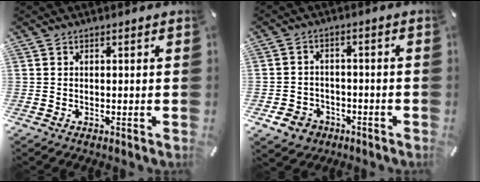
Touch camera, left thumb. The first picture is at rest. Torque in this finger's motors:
{"motor_torque": [0.57, 0.78, 0.54, 0.49, 0.00]}